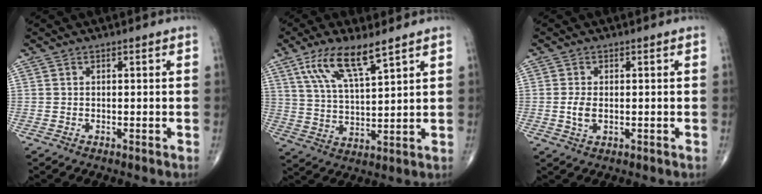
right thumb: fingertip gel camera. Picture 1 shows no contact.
{"total": 10.7, "force": [6.5, 2.8, 8.0], "torque": [-0.152, -0.027, 0.133]}
{"total": 2.9, "force": [-0.2, 1.6, 2.4], "torque": [-0.052, -0.005, -0.004]}